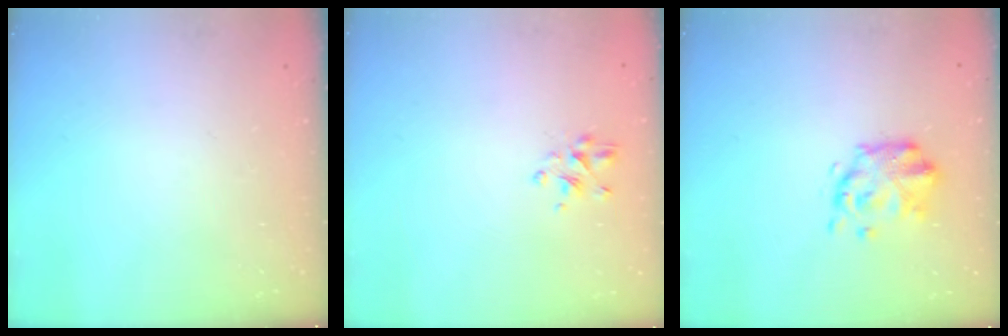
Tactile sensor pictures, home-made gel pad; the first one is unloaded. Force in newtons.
{"total": 3.1, "press": 2.9, "slide": 1.2}
{"total": 6.8, "press": 6.8, "slide": 0.6}